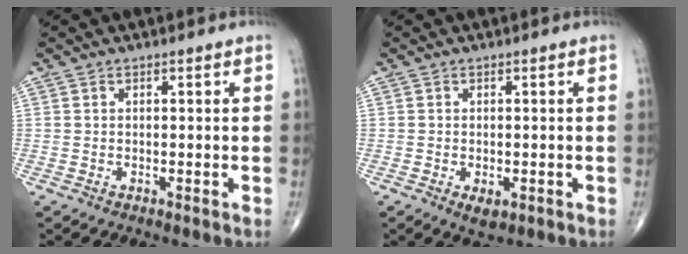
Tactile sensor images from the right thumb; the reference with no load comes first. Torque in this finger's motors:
{"motor_torque": [-0.40, -0.05, 0.01, -0.01, -0.02]}